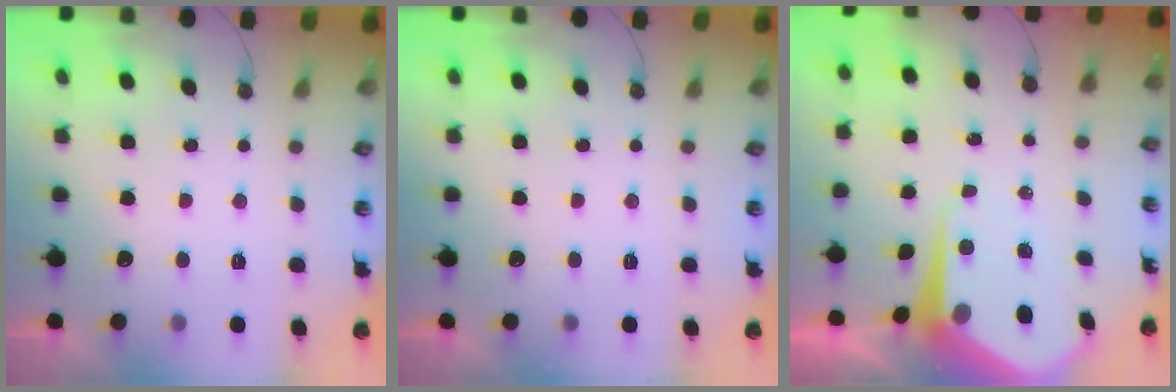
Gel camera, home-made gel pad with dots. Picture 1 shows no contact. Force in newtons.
{"total": 0.0}
{"total": 10.2, "press": 10.2, "slide": 1.0}